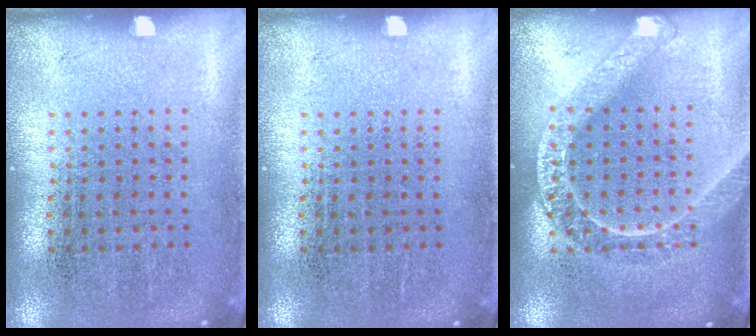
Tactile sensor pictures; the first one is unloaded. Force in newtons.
{"total": 0.0}
{"total": 1.6, "press": 1.6, "slide": 0.1}